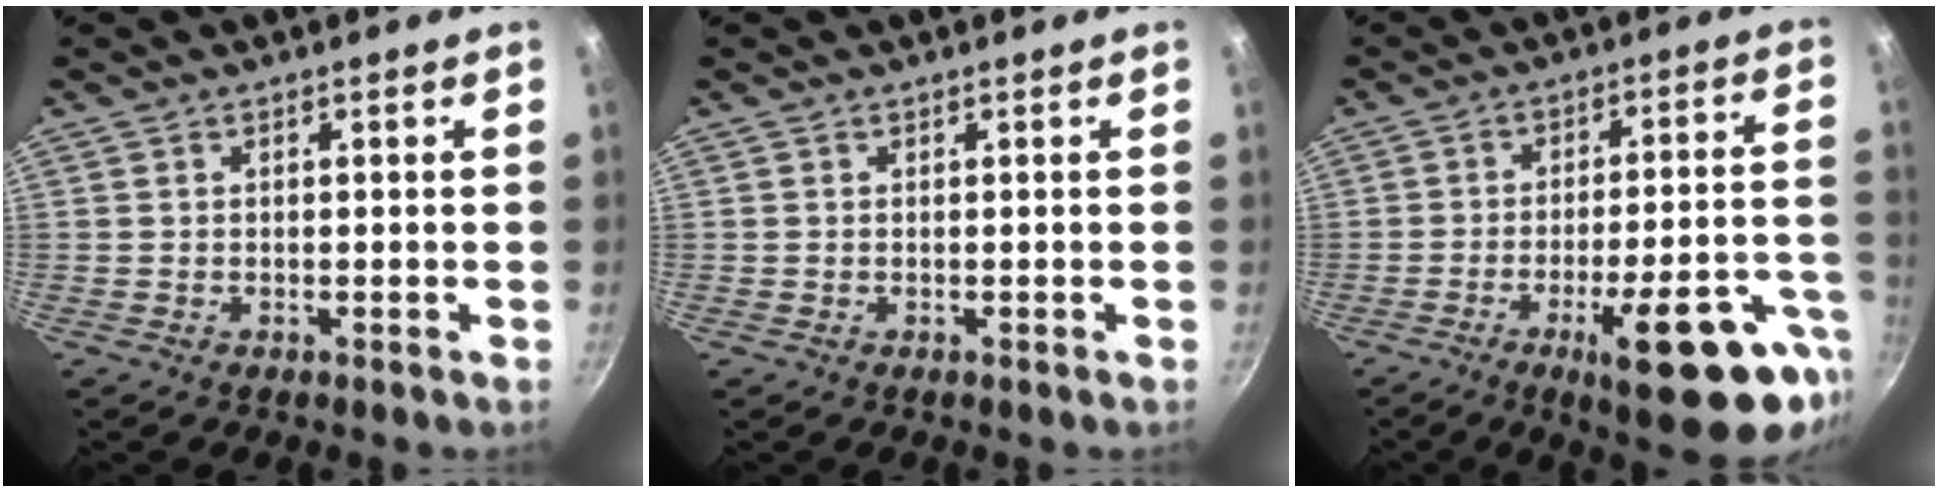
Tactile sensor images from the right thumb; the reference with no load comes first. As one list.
[{"total": 0.0}, {"total": 20.0, "force": [-9.5, 4.8, 16.9], "torque": [-0.180, 0.052, -0.126]}]